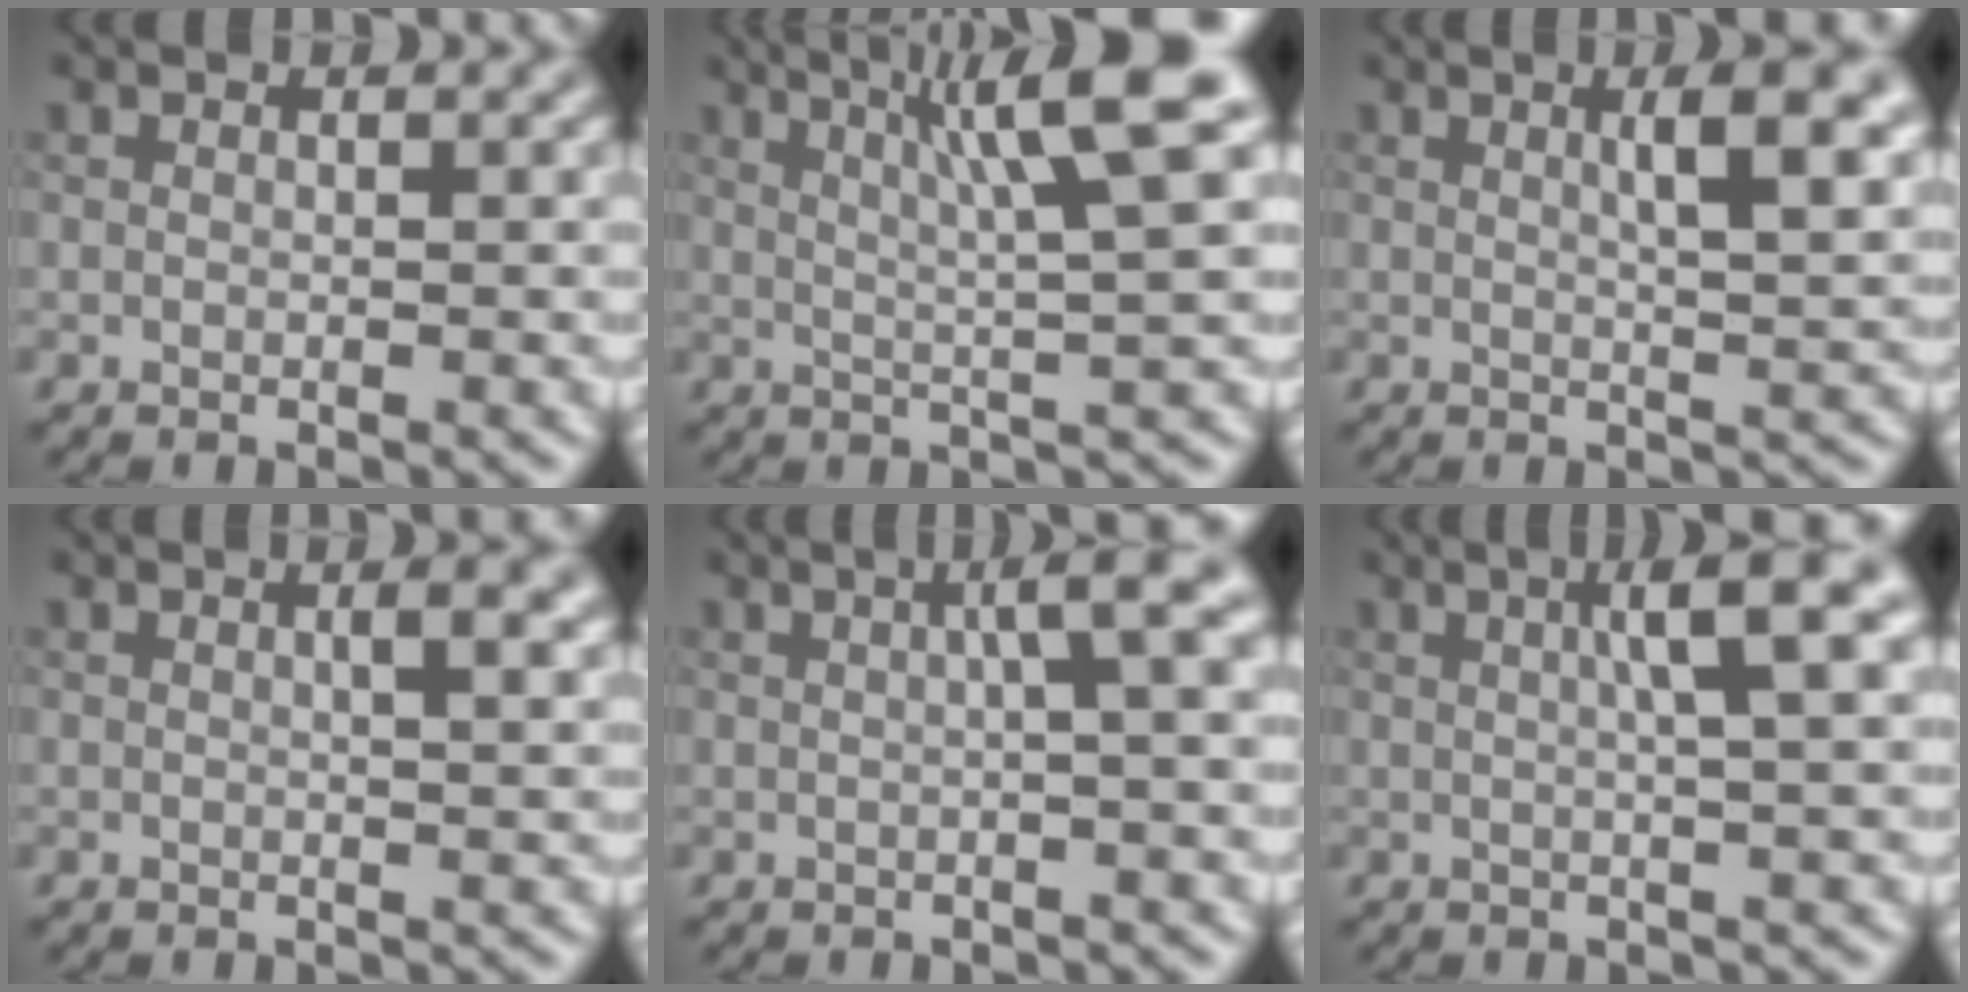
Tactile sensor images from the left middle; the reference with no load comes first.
{"total": 7.7, "force": [3.2, 0.9, 7.0], "torque": [-0.095, 0.017, 0.053]}
{"total": 5.7, "force": [1.8, 1.5, 5.2], "torque": [-0.054, 0.010, 0.022]}
{"total": 3.0, "force": [1.0, 1.0, 2.7], "torque": [-0.022, 0.008, 0.008]}
{"total": 3.9, "force": [0.8, 0.7, 3.8], "torque": [-0.048, 0.016, 0.009]}
{"total": 5.4, "force": [1.4, 0.8, 5.1], "torque": [-0.068, 0.017, 0.020]}